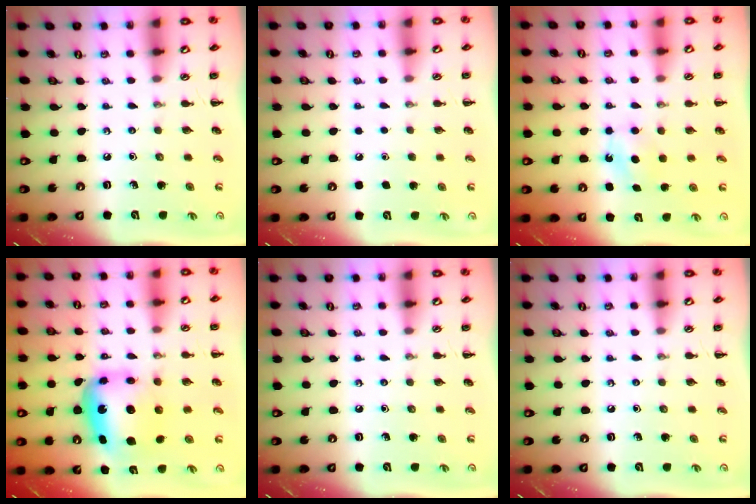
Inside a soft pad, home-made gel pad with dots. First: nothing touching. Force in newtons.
{"total": 1.7, "press": 1.7, "slide": 0.1}
{"total": 5.7, "press": 5.5, "slide": 1.5}
{"total": 7.0, "press": 6.7, "slide": 2.2}
{"total": 0.0}
{"total": 0.0}